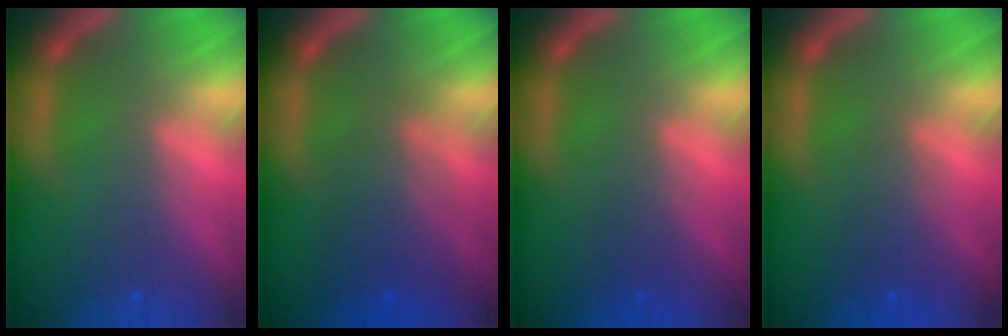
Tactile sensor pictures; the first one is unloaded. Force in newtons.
{"total": 4.6}
{"total": 1.4}
{"total": 2.5}